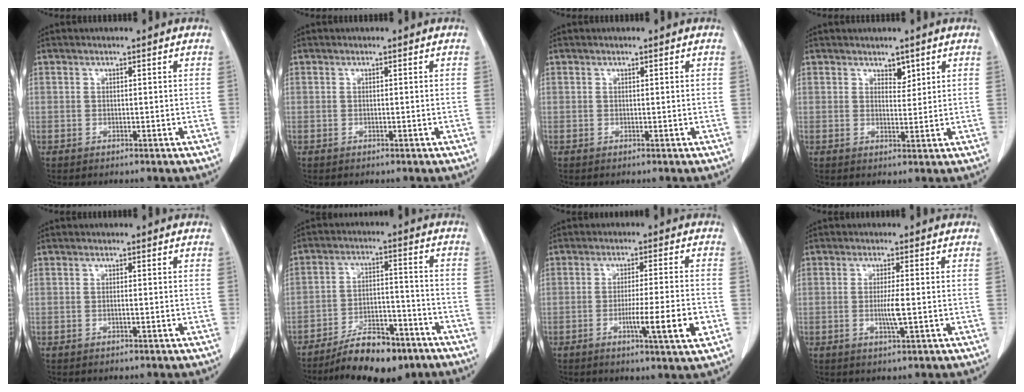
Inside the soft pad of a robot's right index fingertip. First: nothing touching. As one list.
[{"total": 0.0}, {"total": 0.0}, {"total": 2.0, "force": [1.5, 1.0, 0.9], "torque": [-0.011, -0.004, 0.025]}, {"total": 0.6, "force": [-0.2, 0.0, 0.6], "torque": [-0.012, 0.001, -0.004]}, {"total": 11.9, "force": [-9.0, 4.2, 6.5], "torque": [-0.100, 0.012, -0.147]}, {"total": 8.2, "force": [-2.7, -0.5, 7.7], "torque": [-0.119, -0.016, -0.043]}, {"total": 3.4, "force": [-0.5, -0.1, 3.4], "torque": [-0.068, -0.007, -0.010]}]